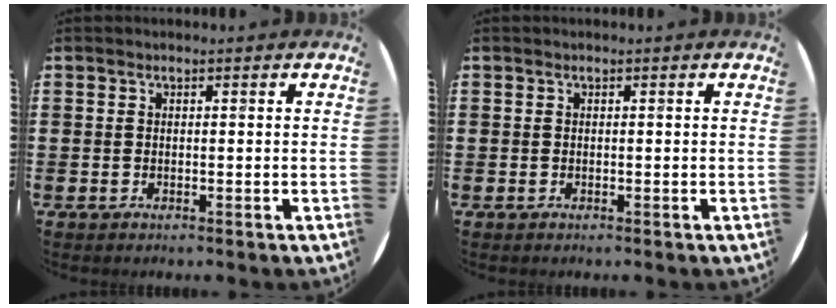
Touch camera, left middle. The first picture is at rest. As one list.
[{"total": 0.0}]